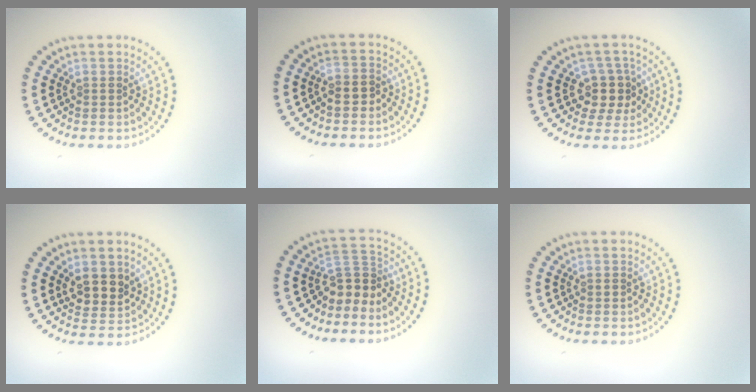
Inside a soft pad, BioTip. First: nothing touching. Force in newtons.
{"total": 1.3, "press": 1.2, "slide": 0.6}
{"total": 3.0, "press": 2.4, "slide": 1.7}
{"total": 2.7, "press": 2.4, "slide": 1.1}
{"total": 2.8, "press": 1.9, "slide": 2.1}
{"total": 0.5, "press": 0.5, "slide": 0.2}